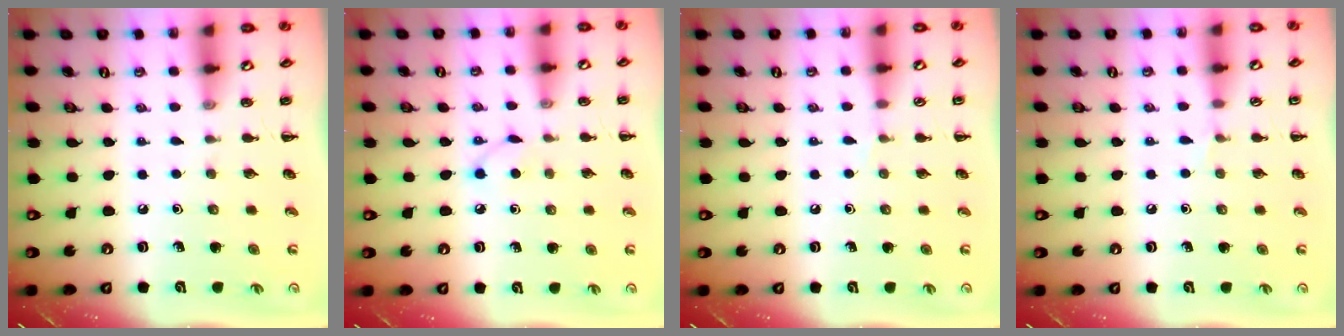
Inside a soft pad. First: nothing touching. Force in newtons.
{"total": 3.9, "press": 3.7, "slide": 1.2}
{"total": 3.1, "press": 3.0, "slide": 1.0}
{"total": 3.0, "press": 2.8, "slide": 1.1}